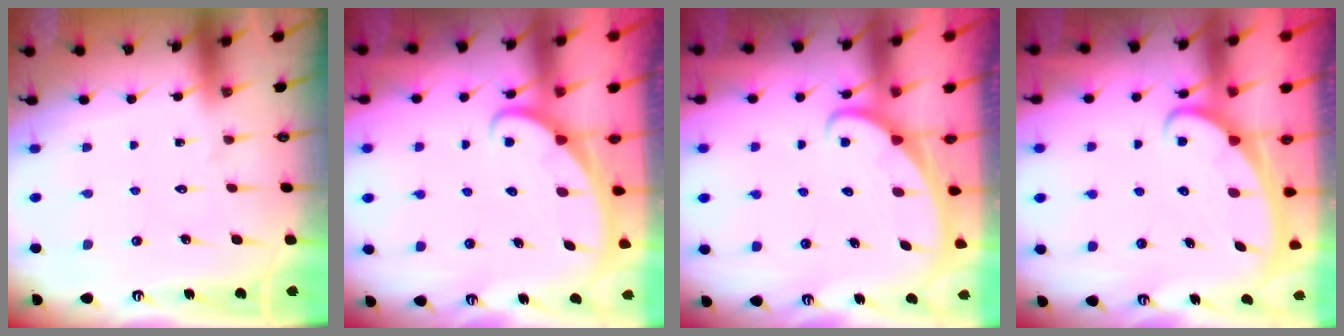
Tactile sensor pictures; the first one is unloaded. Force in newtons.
{"total": 2.5, "press": 2.5, "slide": 0.3}
{"total": 2.2, "press": 2.2, "slide": 0.1}
{"total": 2.7, "press": 2.7, "slide": 0.4}